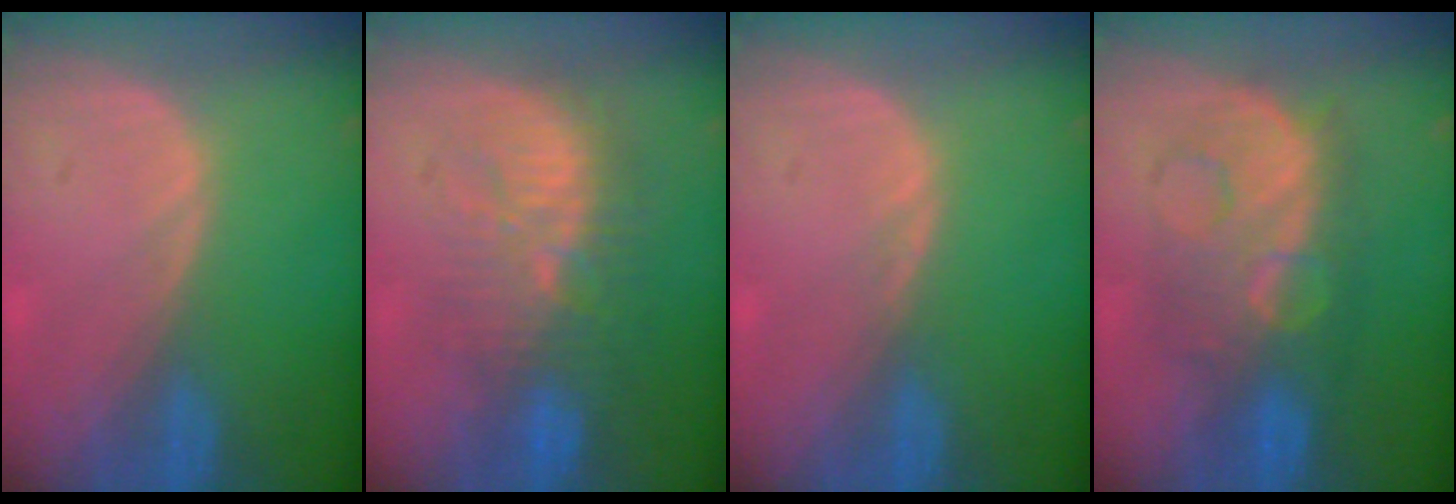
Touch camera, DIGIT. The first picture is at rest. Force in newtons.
{"total": 9.4, "press": 9.1, "slide": 2.2}
{"total": 0.5, "press": 0.5, "slide": 0.2}
{"total": 9.1, "press": 9.0, "slide": 0.3}